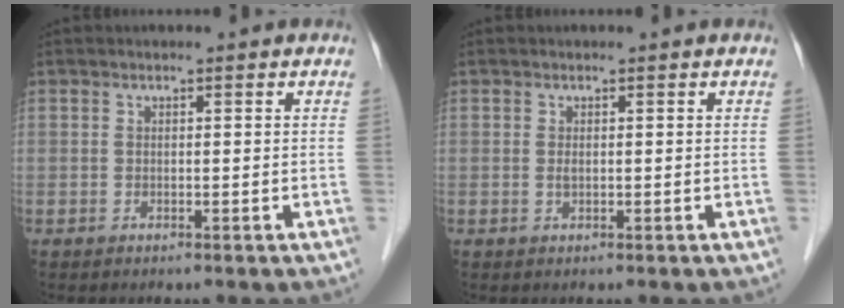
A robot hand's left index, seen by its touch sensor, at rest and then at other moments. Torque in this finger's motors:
{"motor_torque": [0.31, 0.18, -0.03, 0.00]}